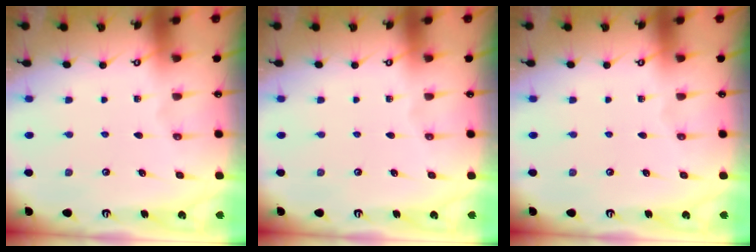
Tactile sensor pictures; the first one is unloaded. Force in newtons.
{"total": 0.0}
{"total": 0.0}